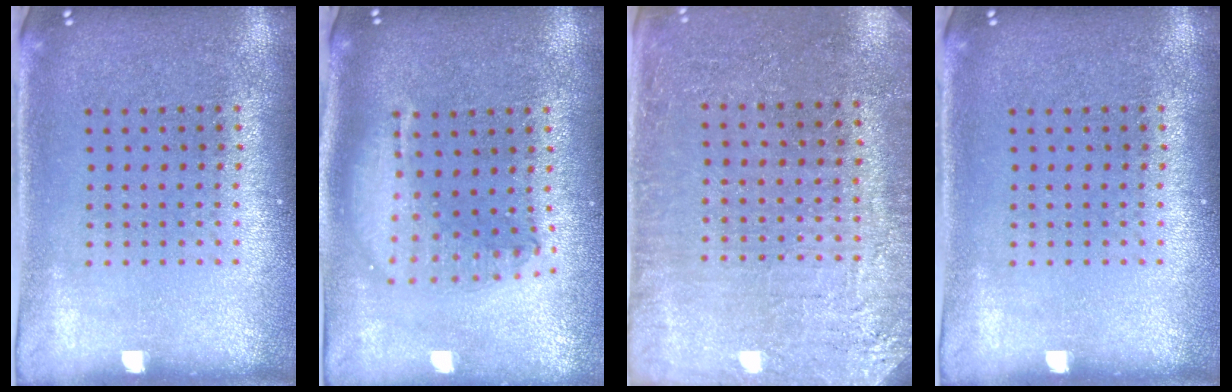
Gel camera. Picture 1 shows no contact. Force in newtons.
{"total": 1.9, "press": 1.6, "slide": 1.0}
{"total": 3.0, "press": 3.0, "slide": 0.3}
{"total": 0.0}